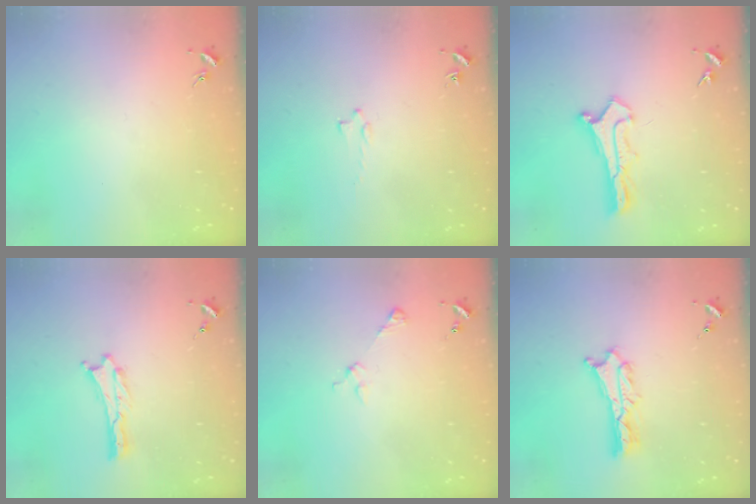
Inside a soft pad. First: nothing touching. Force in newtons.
{"total": 0.8, "press": 0.7, "slide": 0.2}
{"total": 1.1, "press": 1.1, "slide": 0.1}
{"total": 0.0}
{"total": 2.9, "press": 2.9, "slide": 0.3}
{"total": 2.7, "press": 2.6, "slide": 0.3}